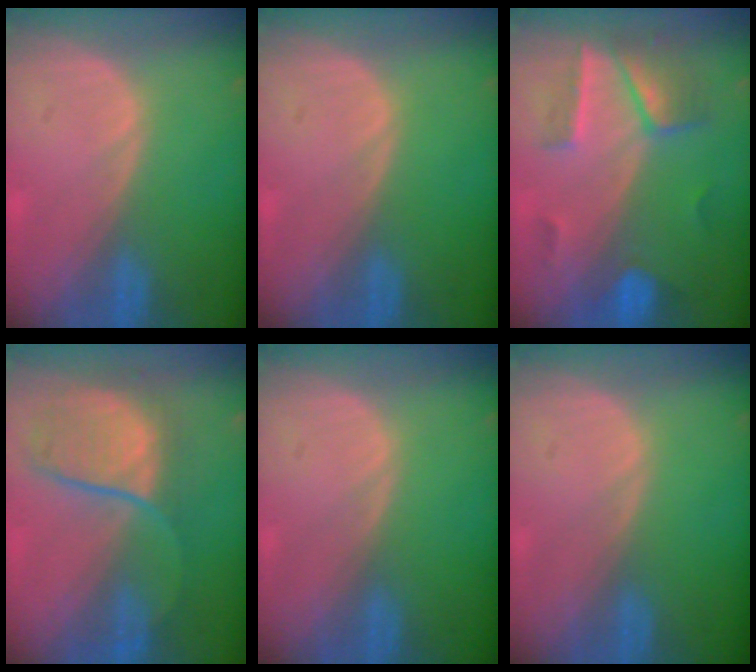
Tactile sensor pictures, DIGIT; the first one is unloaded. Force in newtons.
{"total": 0.0}
{"total": 6.6, "press": 6.4, "slide": 1.6}
{"total": 8.3, "press": 8.1, "slide": 1.8}
{"total": 0.0}
{"total": 0.0}